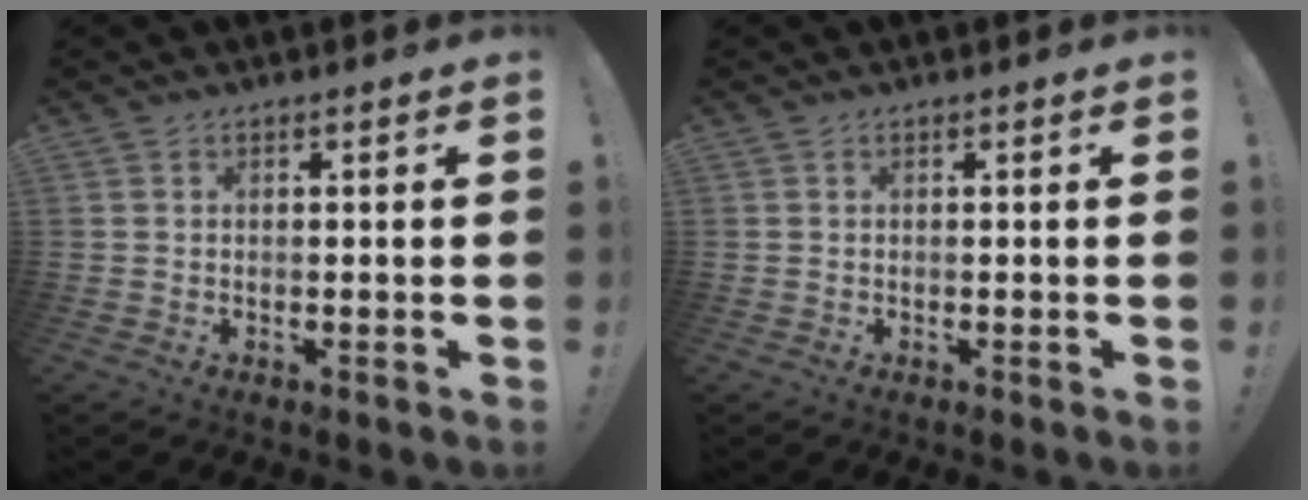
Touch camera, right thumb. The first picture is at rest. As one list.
[{"total": 0.0}]